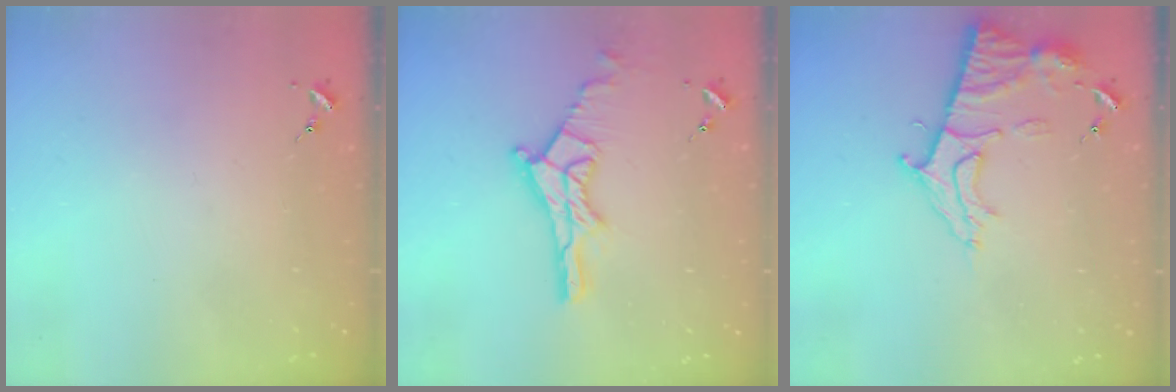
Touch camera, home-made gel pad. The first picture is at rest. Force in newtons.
{"total": 13.3, "press": 13.3, "slide": 0.8}
{"total": 11.9, "press": 11.8, "slide": 1.0}